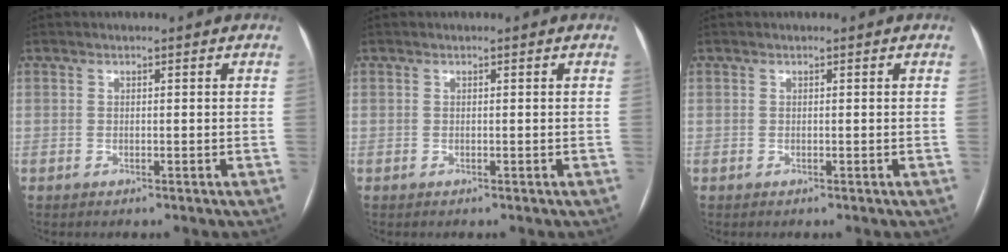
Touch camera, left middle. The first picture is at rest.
{"total": 0.0}
{"total": 0.0}